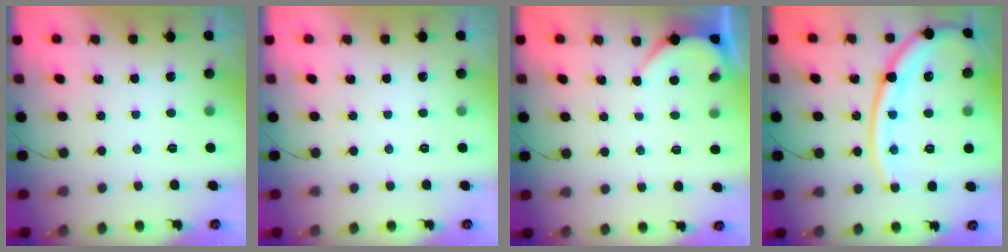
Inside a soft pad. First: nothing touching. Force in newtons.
{"total": 0.0}
{"total": 1.8, "press": 1.8, "slide": 0.3}
{"total": 18.3, "press": 18.2, "slide": 2.3}